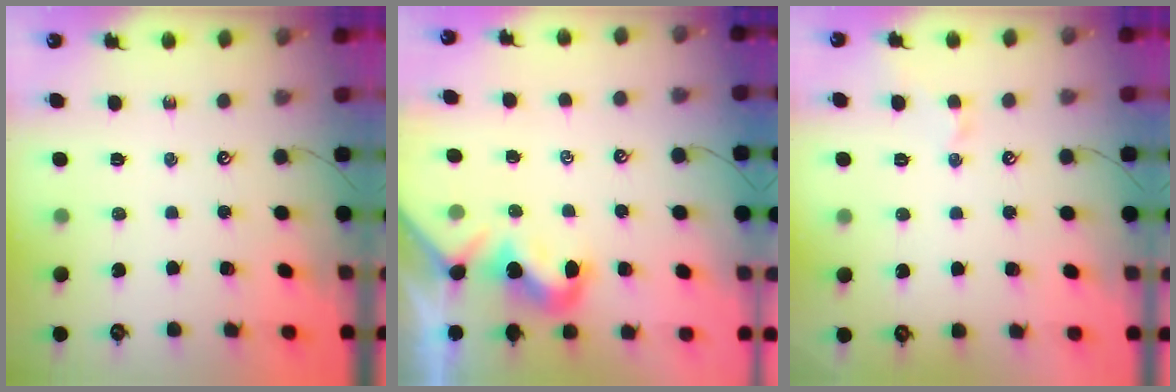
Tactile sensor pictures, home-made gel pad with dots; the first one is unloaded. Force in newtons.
{"total": 0.0}
{"total": 0.7, "press": 0.7, "slide": 0.2}